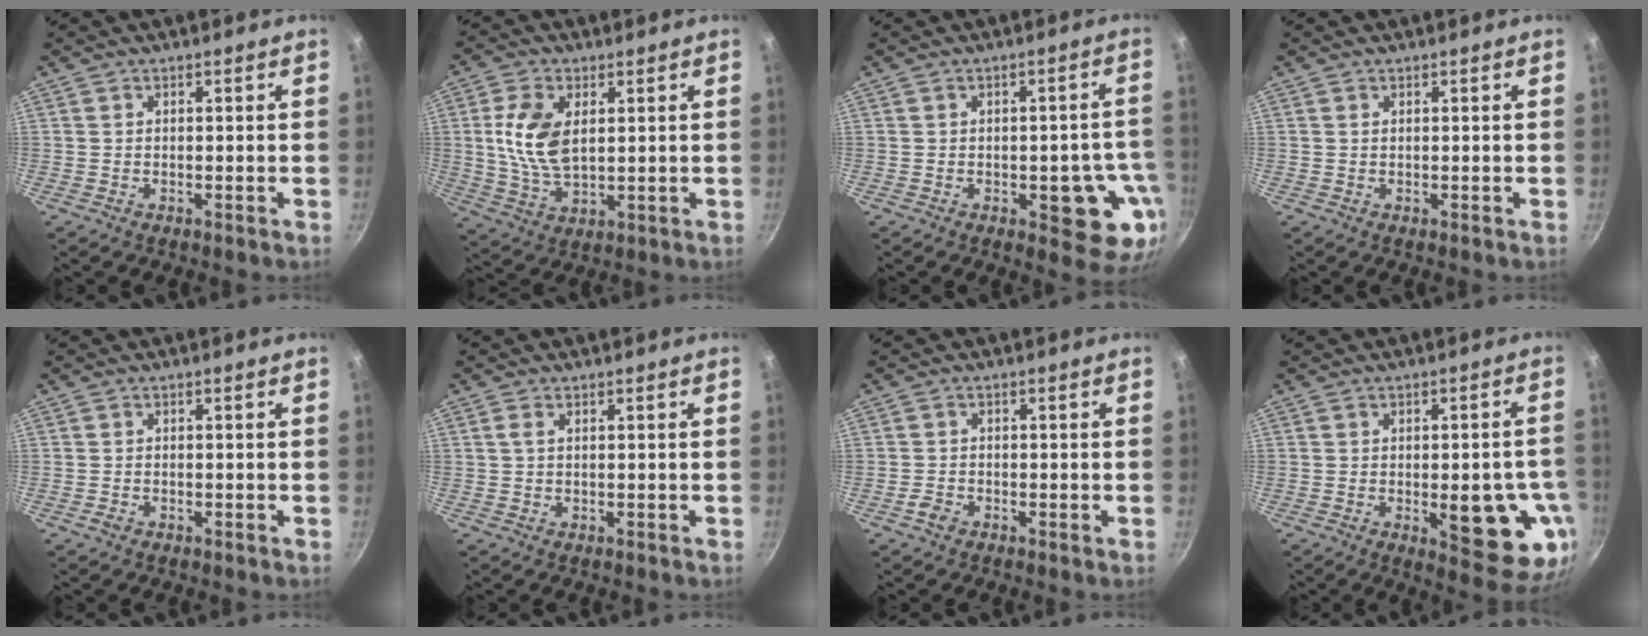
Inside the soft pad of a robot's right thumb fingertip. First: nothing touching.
{"total": 10.7, "force": [2.1, 6.1, 8.6], "torque": [-0.164, -0.011, 0.044]}
{"total": 11.1, "force": [-3.1, 5.0, 9.4], "torque": [-0.059, 0.012, -0.037]}
{"total": 0.0}
{"total": 1.2, "force": [-0.7, 0.8, 0.6], "torque": [-0.014, 0.005, -0.014]}
{"total": 1.3, "force": [0.4, 0.6, 1.1], "torque": [-0.021, 0.001, 0.007]}
{"total": 2.0, "force": [-1.2, 1.3, 0.9], "torque": [-0.018, 0.010, -0.024]}
{"total": 14.4, "force": [-3.2, 5.7, 12.9], "torque": [-0.117, 0.000, -0.035]}